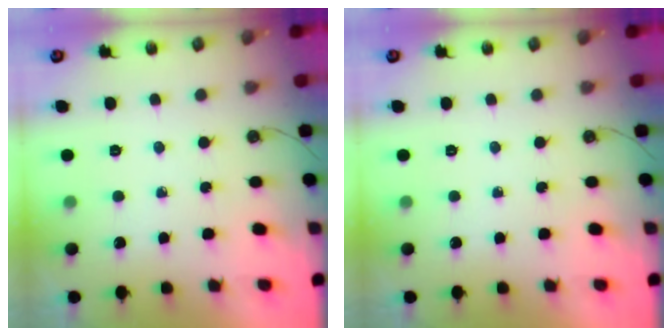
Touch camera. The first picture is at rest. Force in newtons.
{"total": 0.0}